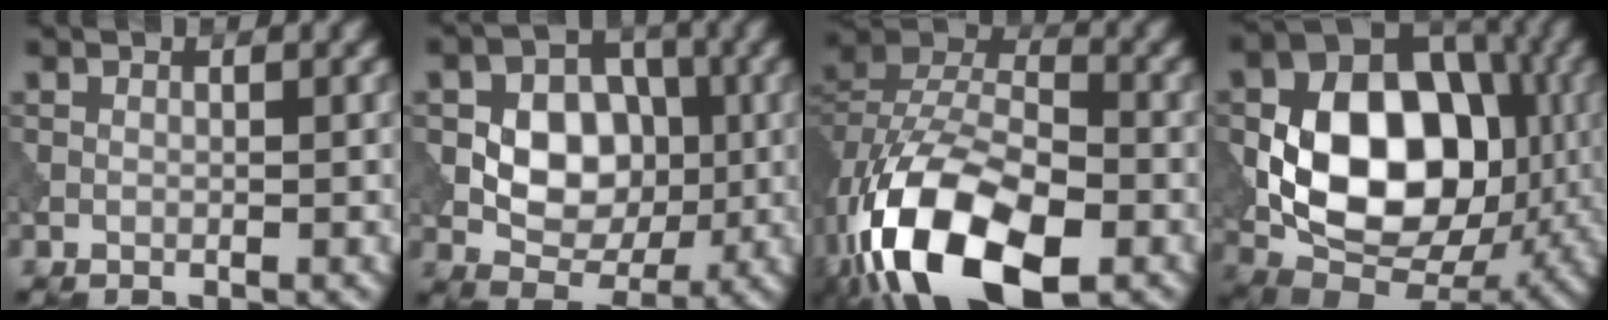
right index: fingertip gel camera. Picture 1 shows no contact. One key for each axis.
{"total": 7.0, "fx": -0.2, "fy": 5.2, "fz": 4.7, "tx": -0.074, "ty": -0.001, "tz": -0.008}
{"total": 16.4, "fx": -7.9, "fy": 8.6, "fz": 11.5, "tx": -0.229, "ty": -0.025, "tz": -0.152}
{"total": 13.1, "fx": -0.1, "fy": 9.0, "fz": 9.5, "tx": -0.154, "ty": -0.002, "tz": -0.010}